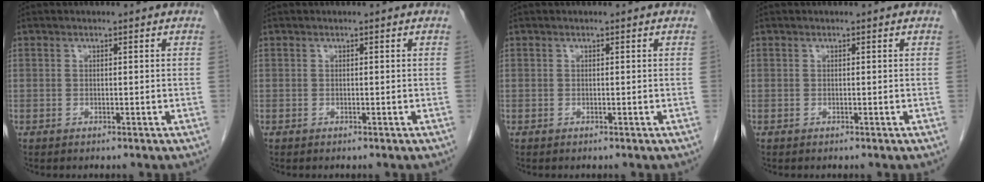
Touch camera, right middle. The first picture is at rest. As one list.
[{"total": 0.0}, {"total": 0.0}, {"total": 0.0}]